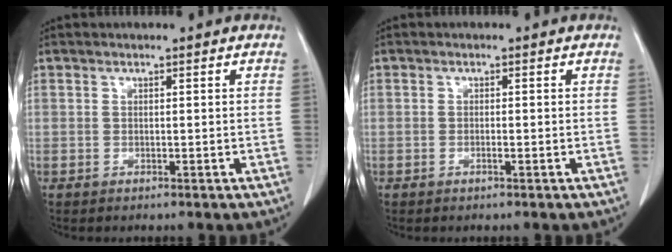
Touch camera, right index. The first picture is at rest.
{"total": 0.7, "force": [-0.3, 0.0, 0.7], "torque": [-0.013, 0.001, -0.003]}